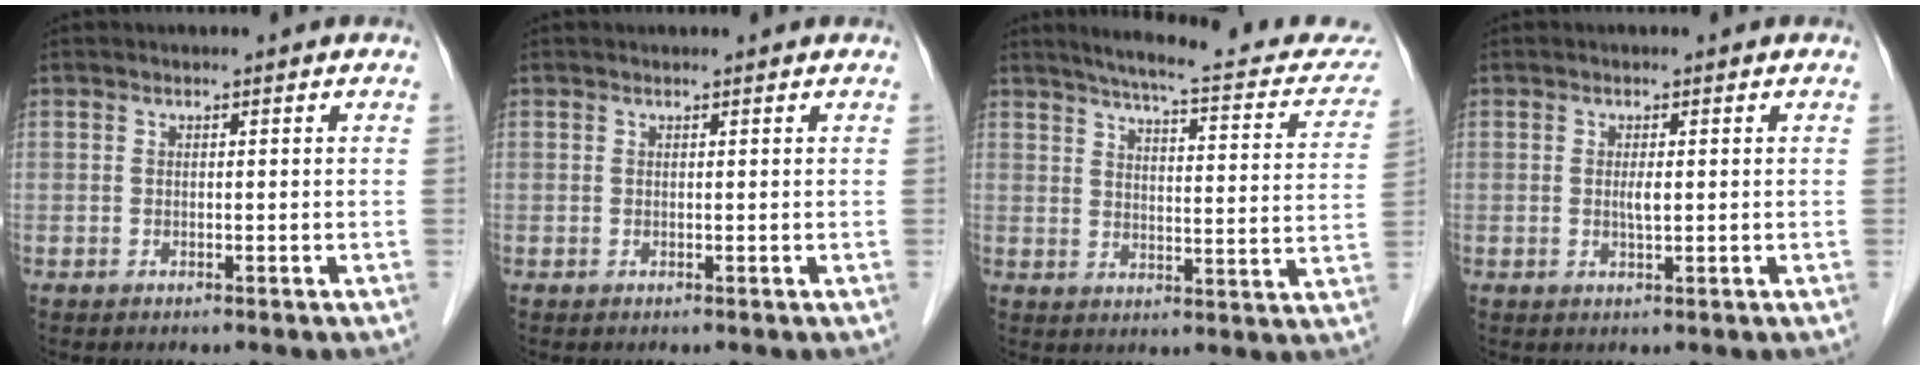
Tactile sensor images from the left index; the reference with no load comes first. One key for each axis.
{"total": 1.0, "fx": 1.0, "fy": 0.1, "fz": 0.2, "tx": -0.011, "ty": 0.007, "tz": 0.013}
{"total": 19.6, "fx": 17.4, "fy": 2.9, "fz": 8.6, "tx": -0.105, "ty": -0.018, "tz": 0.209}
{"total": 1.5, "fx": 0.2, "fy": 0.2, "fz": 1.4, "tx": -0.030, "ty": -0.001, "tz": 0.004}